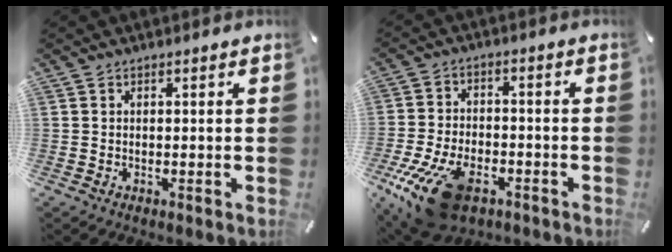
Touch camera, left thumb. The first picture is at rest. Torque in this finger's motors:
{"motor_torque": [1.49, 3.52, 0.61, 0.24, 0.23]}